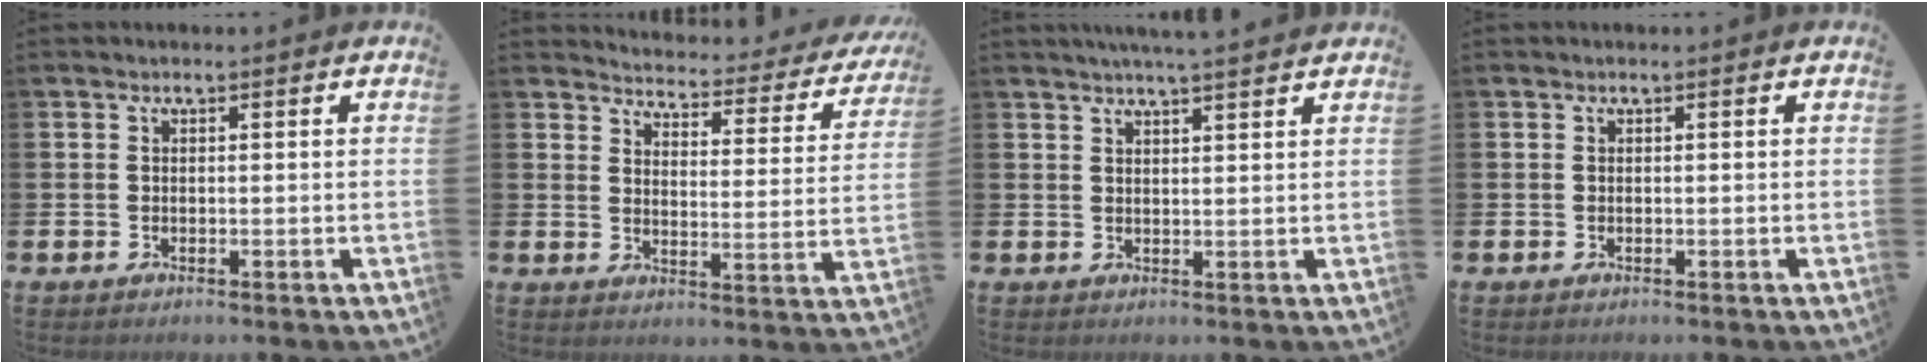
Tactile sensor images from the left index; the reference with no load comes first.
{"total": 3.4, "force": [3.2, 0.8, 0.6], "torque": [-0.029, -0.036, 0.045]}
{"total": 3.4, "force": [3.3, -0.4, 1.0], "torque": [-0.018, -0.014, 0.058]}
{"total": 0.0}